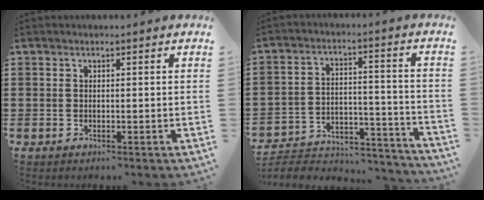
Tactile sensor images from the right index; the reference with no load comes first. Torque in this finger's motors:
{"motor_torque": [-1.33, -0.81, -0.13, 0.00]}